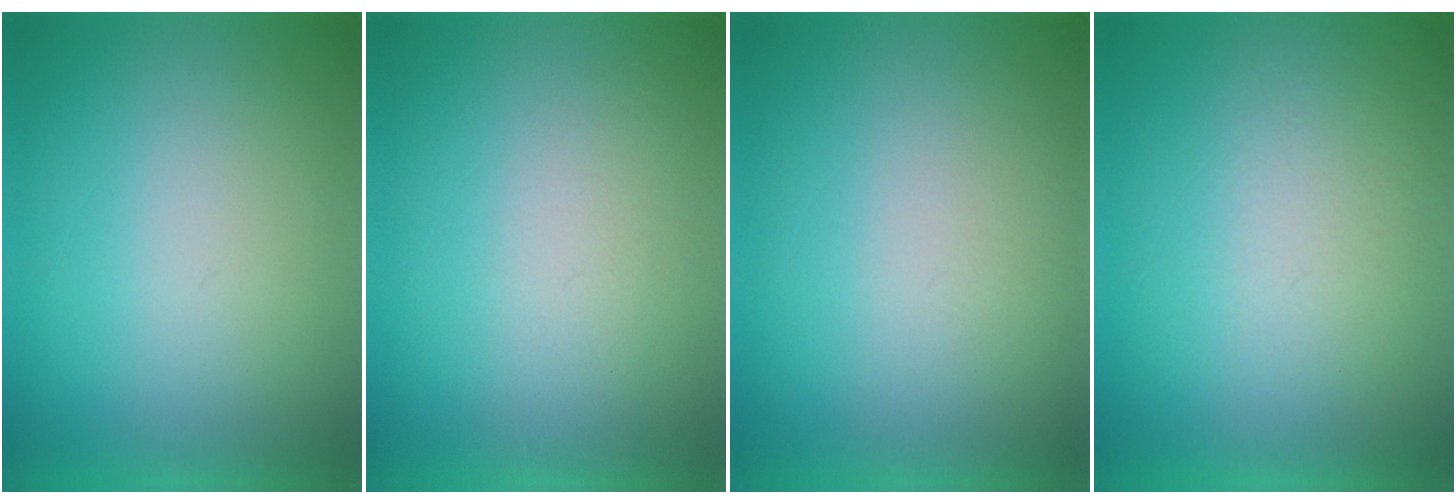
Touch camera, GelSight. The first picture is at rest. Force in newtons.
{"total": 1.3}
{"total": 1.0}
{"total": 4.2}